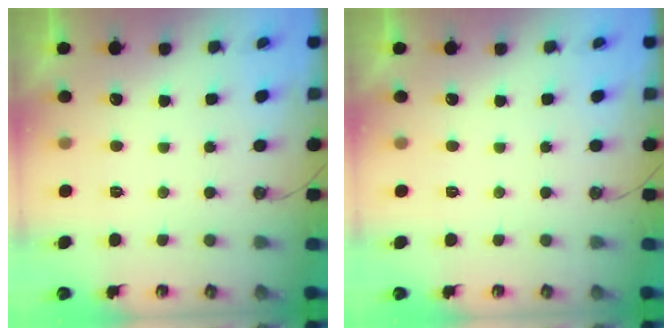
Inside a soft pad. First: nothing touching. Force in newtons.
{"total": 0.0}